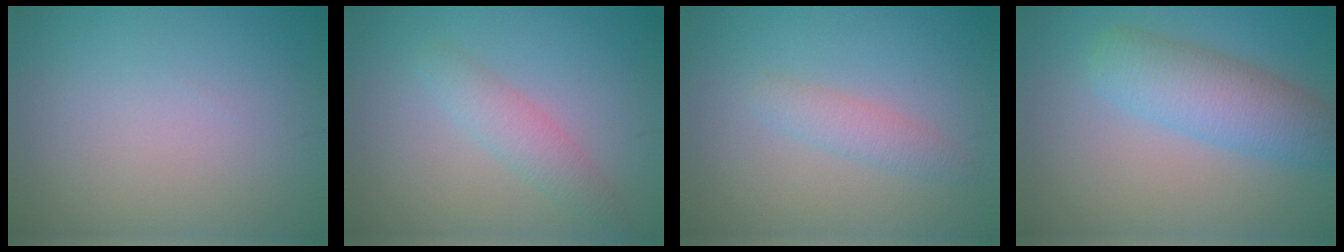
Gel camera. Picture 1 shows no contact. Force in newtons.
{"total": 2.4, "press": 2.4, "slide": 0.1}
{"total": 1.9, "press": 1.9, "slide": 0.1}
{"total": 5.6, "press": 5.6, "slide": 0.2}